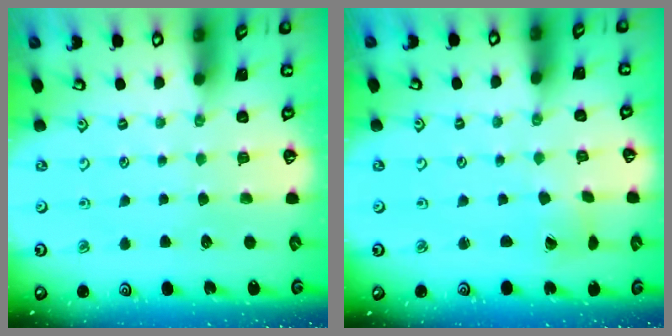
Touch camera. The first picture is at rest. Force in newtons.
{"total": 1.0, "press": 1.0, "slide": 0.1}